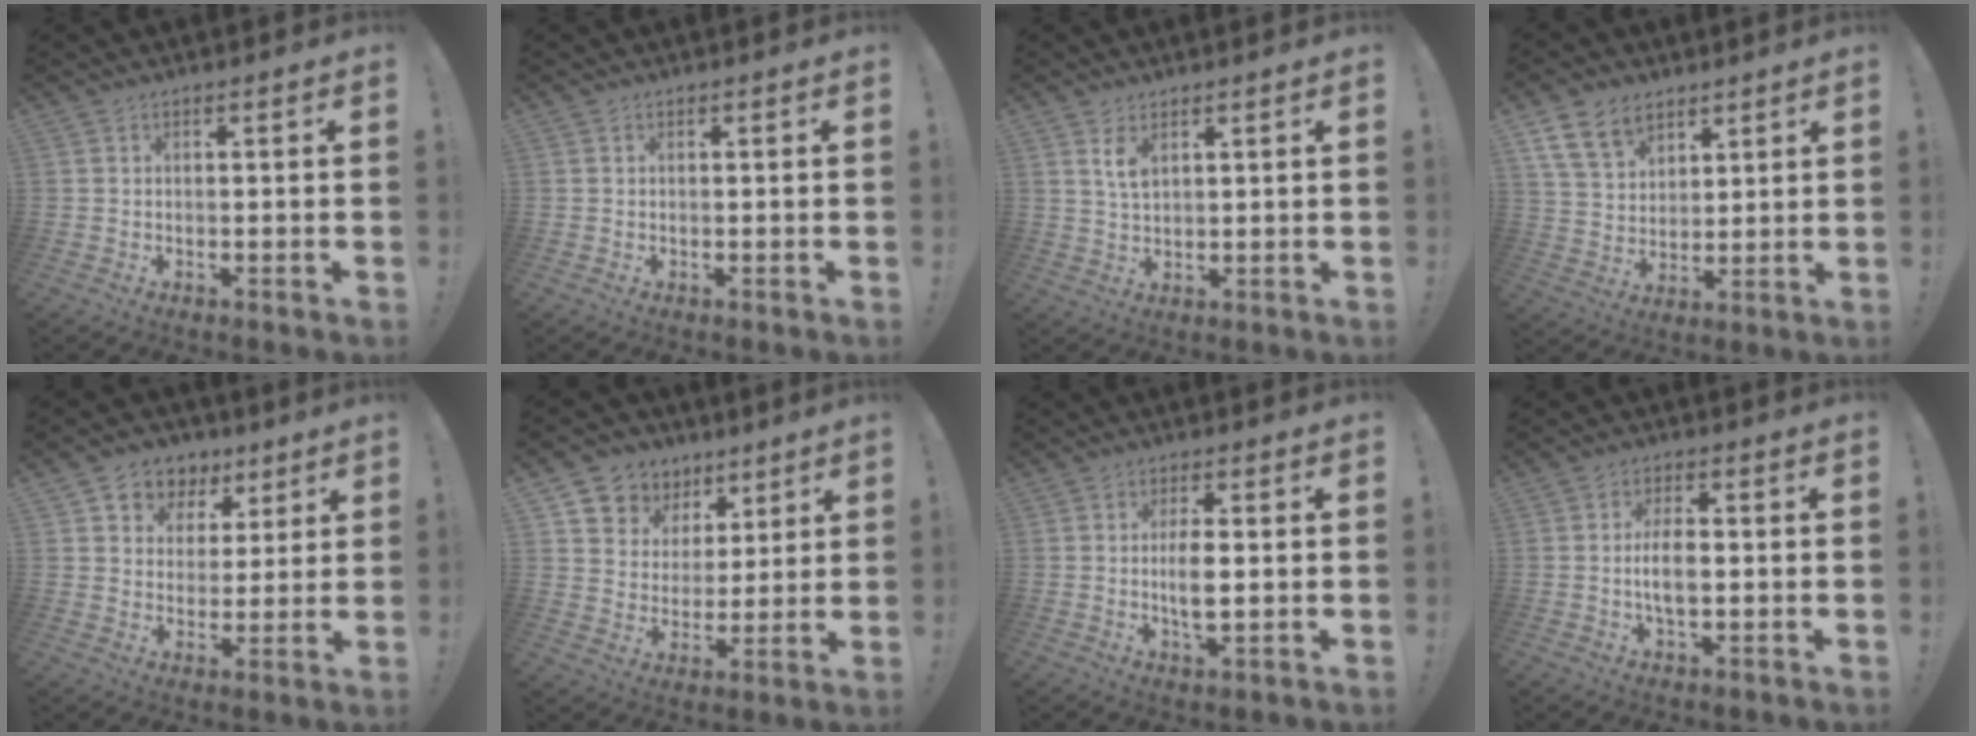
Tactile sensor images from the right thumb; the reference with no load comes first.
{"total": 0.0}
{"total": 4.4, "force": [2.5, 1.9, 3.1], "torque": [-0.047, -0.015, 0.041]}
{"total": 12.3, "force": [7.3, 8.3, 5.4], "torque": [-0.096, -0.031, 0.145]}
{"total": 7.7, "force": [3.6, 6.6, 1.5], "torque": [-0.021, -0.025, 0.072]}
{"total": 9.1, "force": [4.7, 7.7, 1.5], "torque": [-0.027, -0.034, 0.098]}
{"total": 6.3, "force": [-0.3, 2.3, 5.9], "torque": [-0.114, -0.007, -0.012]}
{"total": 6.6, "force": [-1.0, 2.9, 5.9], "torque": [-0.111, -0.002, -0.025]}